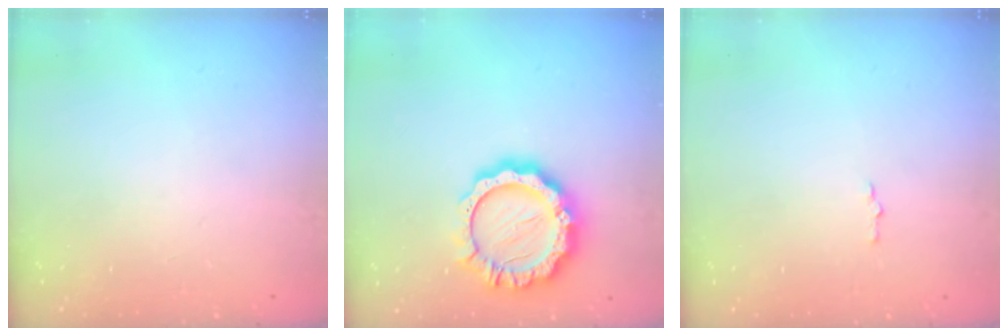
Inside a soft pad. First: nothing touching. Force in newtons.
{"total": 14.4, "press": 14.3, "slide": 1.2}
{"total": 1.5, "press": 1.5, "slide": 0.2}